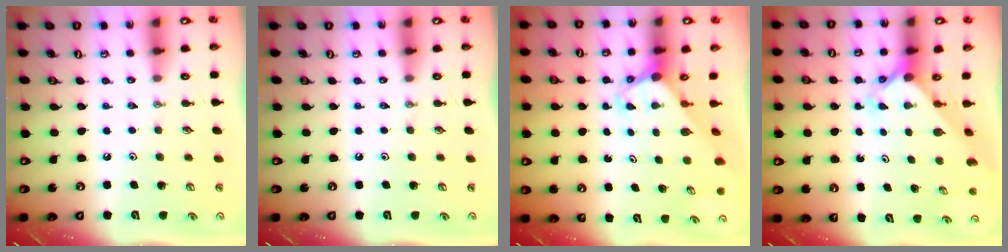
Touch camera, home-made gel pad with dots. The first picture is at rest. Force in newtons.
{"total": 0.0}
{"total": 2.9, "press": 2.9, "slide": 0.2}
{"total": 2.6, "press": 2.6, "slide": 0.2}